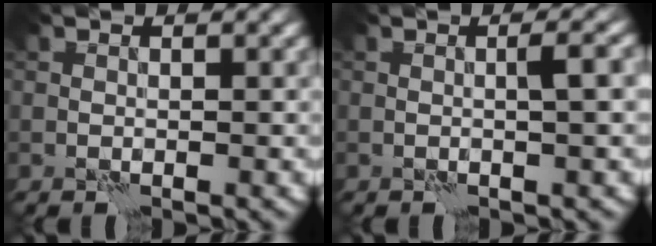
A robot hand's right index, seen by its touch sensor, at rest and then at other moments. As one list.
[{"total": 1.6, "force": [-0.1, -0.2, 1.6], "torque": [-0.028, 0.007, -0.004]}]